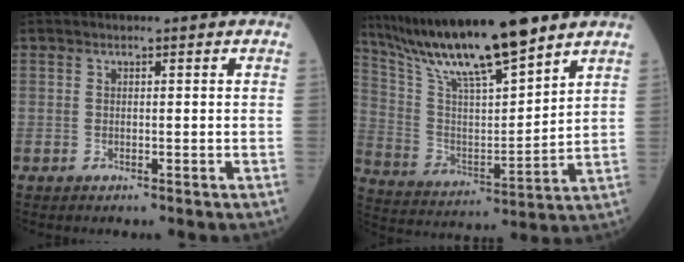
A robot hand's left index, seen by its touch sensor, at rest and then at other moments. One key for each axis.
{"total": 17.7, "fx": 14.3, "fy": 1.1, "fz": 10.4, "tx": -0.192, "ty": 0.004, "tz": 0.265}